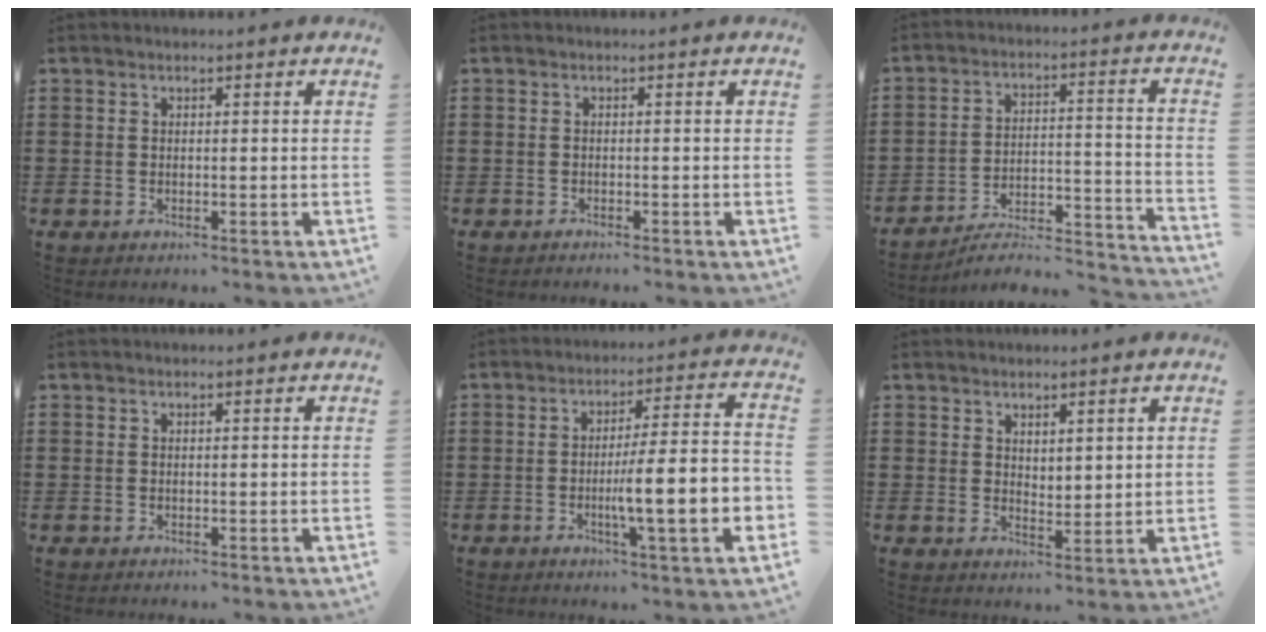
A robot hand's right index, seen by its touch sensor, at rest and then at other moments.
{"total": 0.7, "force": [-0.6, 0.0, 0.1], "torque": [-0.003, -0.001, -0.014]}
{"total": 4.0, "force": [-3.5, 0.8, 1.8], "torque": [-0.037, -0.013, -0.075]}
{"total": 0.0}
{"total": 11.1, "force": [-3.1, 1.2, 10.6], "torque": [-0.168, -0.013, -0.059]}
{"total": 2.2, "force": [2.1, 0.8, 0.2], "torque": [-0.008, 0.004, 0.040]}